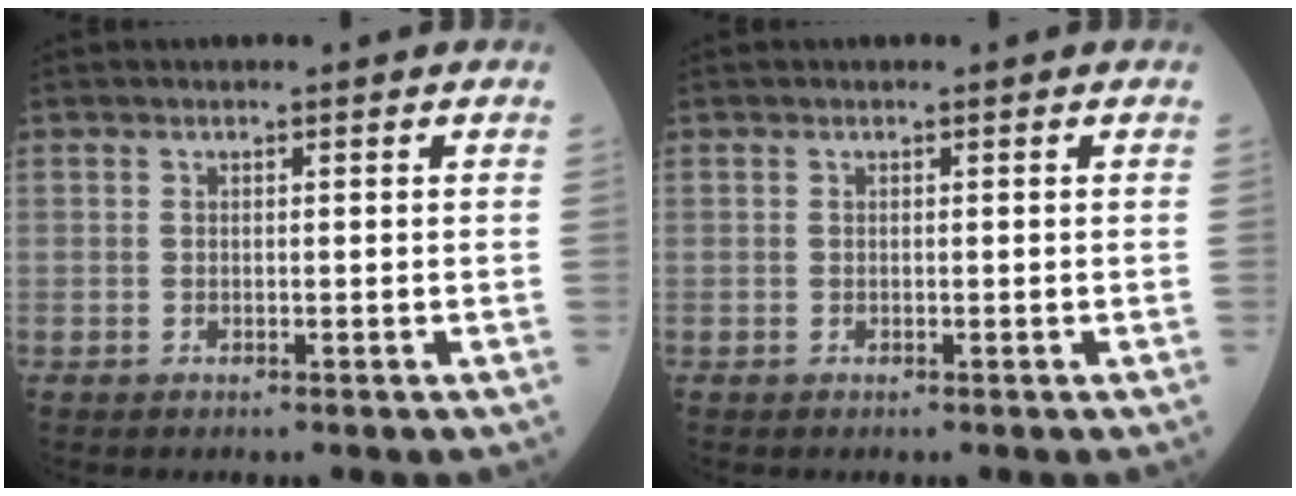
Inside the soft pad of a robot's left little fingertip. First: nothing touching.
{"total": 0.0}